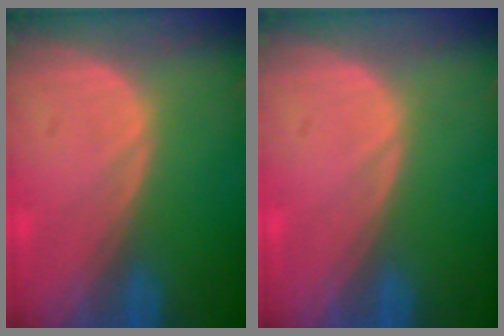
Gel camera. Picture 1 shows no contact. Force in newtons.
{"total": 0.0}